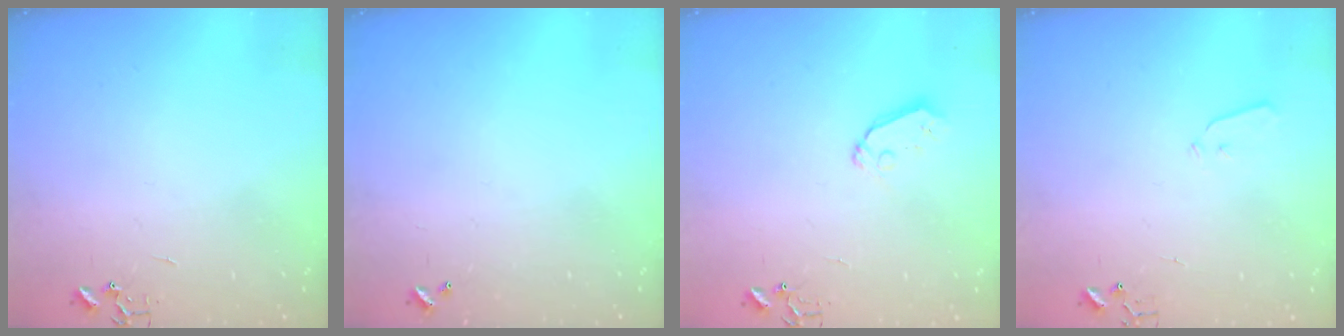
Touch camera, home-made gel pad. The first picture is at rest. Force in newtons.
{"total": 0.0}
{"total": 6.1, "press": 6.0, "slide": 0.4}
{"total": 3.6, "press": 3.6, "slide": 0.6}